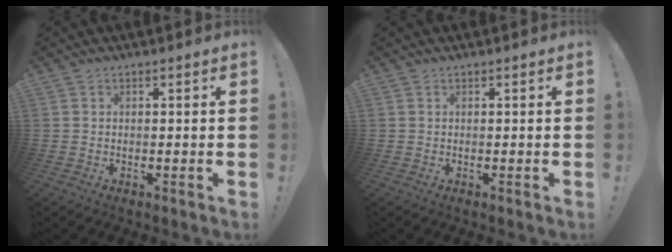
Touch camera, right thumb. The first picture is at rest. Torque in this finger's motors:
{"motor_torque": [-0.10, 0.10, -0.12, 0.12, 0.03]}